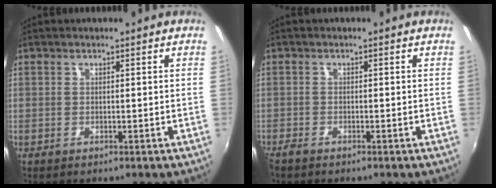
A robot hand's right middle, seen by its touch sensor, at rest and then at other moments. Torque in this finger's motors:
{"motor_torque": [0.70, -0.71, 0.01, 0.03]}